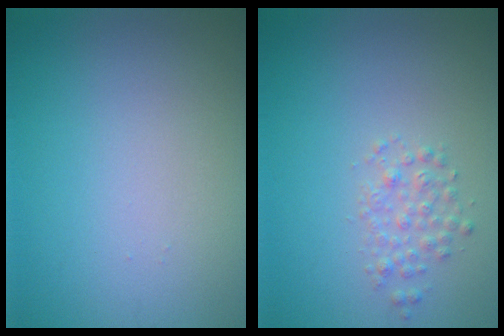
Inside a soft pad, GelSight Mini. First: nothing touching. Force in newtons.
{"total": 1.6, "press": 1.6, "slide": 0.0}